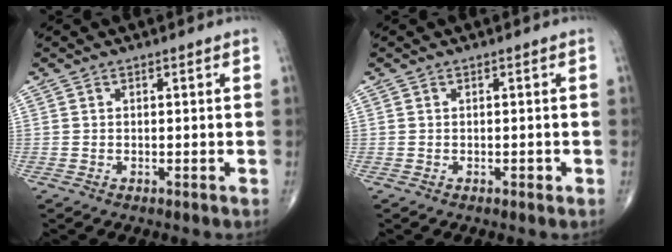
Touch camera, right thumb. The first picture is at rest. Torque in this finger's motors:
{"motor_torque": [0.46, 0.32, -0.15, -0.06, 0.08]}